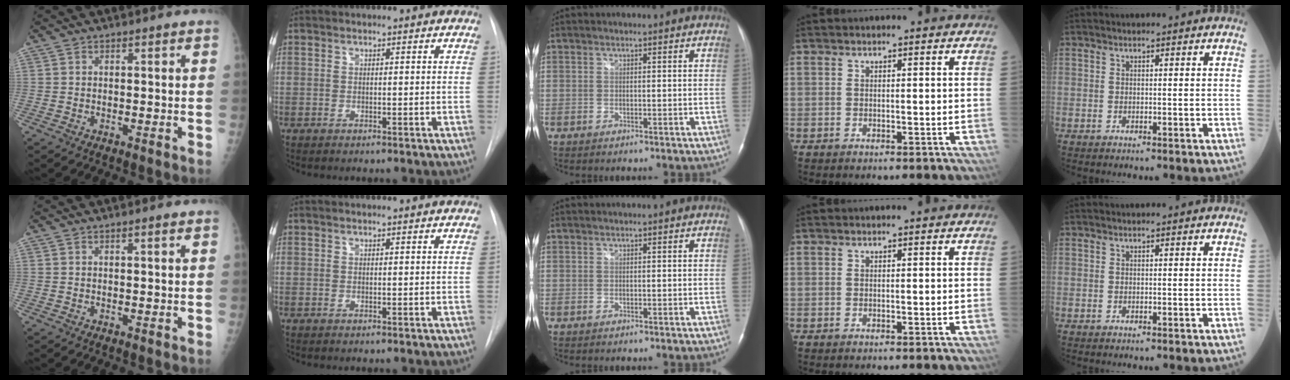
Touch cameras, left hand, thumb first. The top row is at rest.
{"thumb": {"total": 0.8, "force": [0.4, 0.0, 0.6], "torque": [-0.010, 0.000, 0.006]}, "index": {"total": 0.7, "force": [-0.7, -0.2, 0.0], "torque": [-0.004, 0.008, -0.011]}}